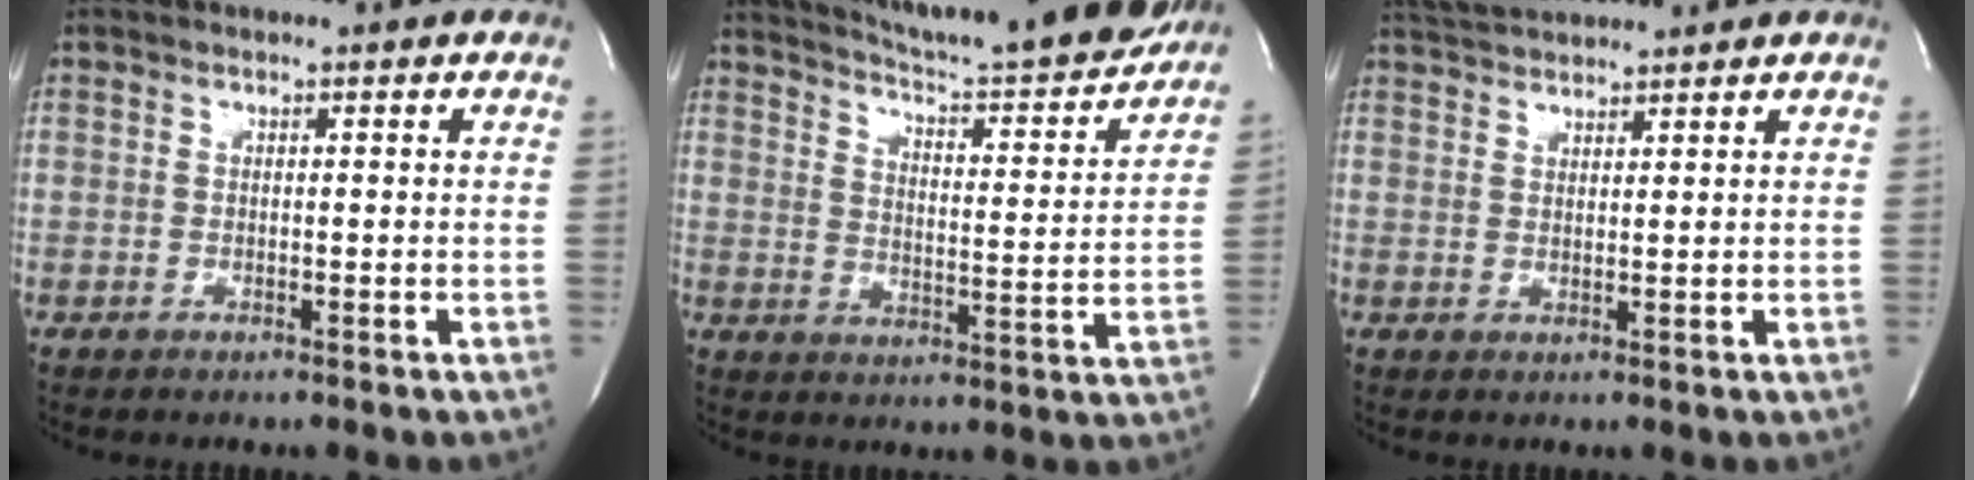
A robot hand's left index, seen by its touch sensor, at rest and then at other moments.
{"total": 21.2, "force": [19.5, 1.4, 8.1], "torque": [-0.128, -0.045, 0.259]}
{"total": 5.4, "force": [5.3, -0.1, 1.2], "torque": [-0.029, 0.030, 0.096]}